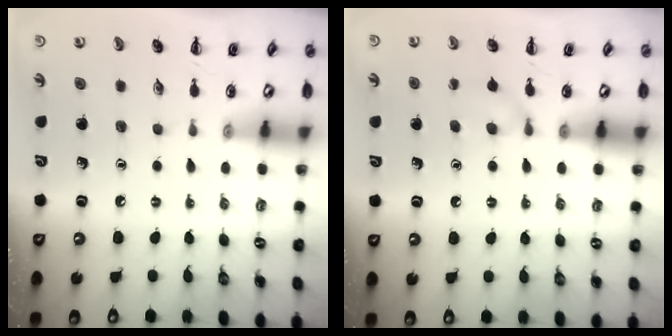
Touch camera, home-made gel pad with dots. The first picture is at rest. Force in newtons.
{"total": 5.5, "press": 5.2, "slide": 1.8}